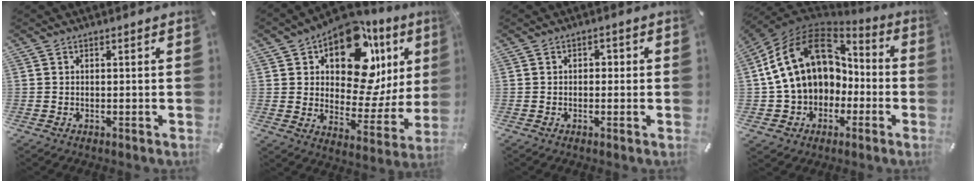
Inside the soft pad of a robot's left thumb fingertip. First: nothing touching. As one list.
[{"total": 18.1, "force": [10.1, 10.3, 11.0], "torque": [-0.154, -0.080, 0.171]}, {"total": 1.4, "force": [-0.6, 1.0, 0.8], "torque": [-0.015, 0.009, -0.015]}, {"total": 18.8, "force": [2.7, 14.7, 11.4], "torque": [-0.230, 0.007, 0.053]}]